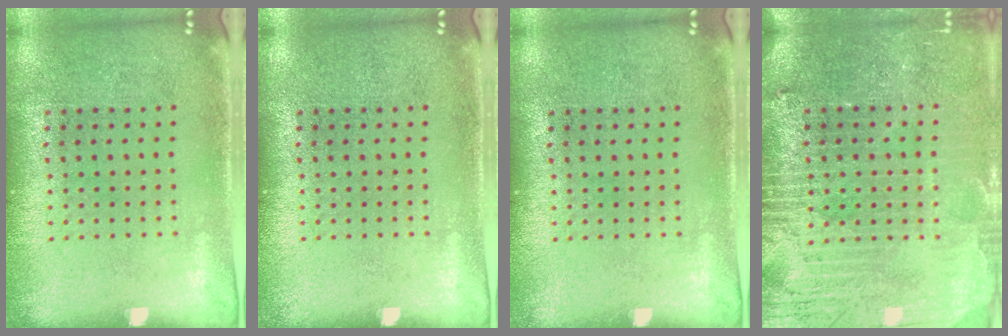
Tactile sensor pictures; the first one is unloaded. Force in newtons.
{"total": 0.0}
{"total": 0.0}
{"total": 3.9, "press": 3.6, "slide": 1.6}